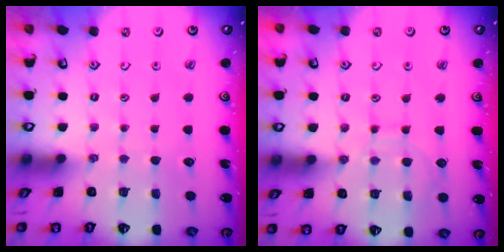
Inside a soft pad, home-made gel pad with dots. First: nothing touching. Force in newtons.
{"total": 8.0, "press": 8.0, "slide": 0.6}